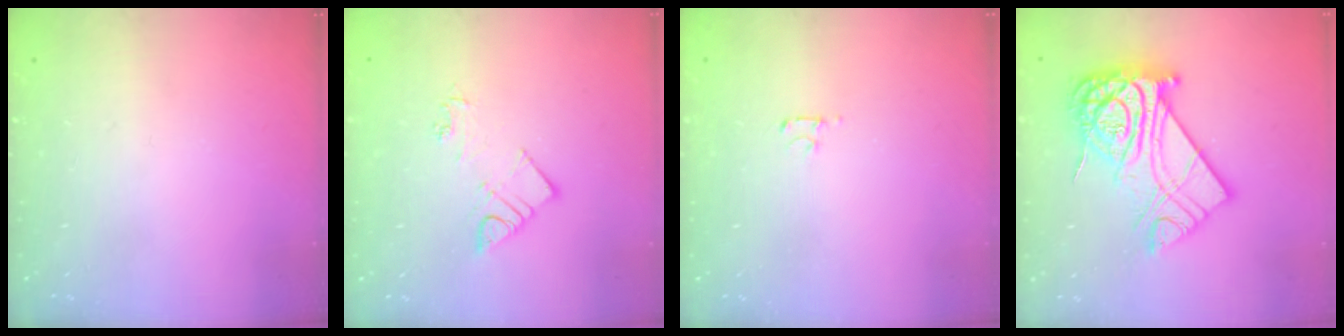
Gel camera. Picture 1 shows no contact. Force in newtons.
{"total": 7.3, "press": 7.2, "slide": 0.7}
{"total": 2.5, "press": 2.4, "slide": 0.3}
{"total": 20.2, "press": 20.1, "slide": 1.9}